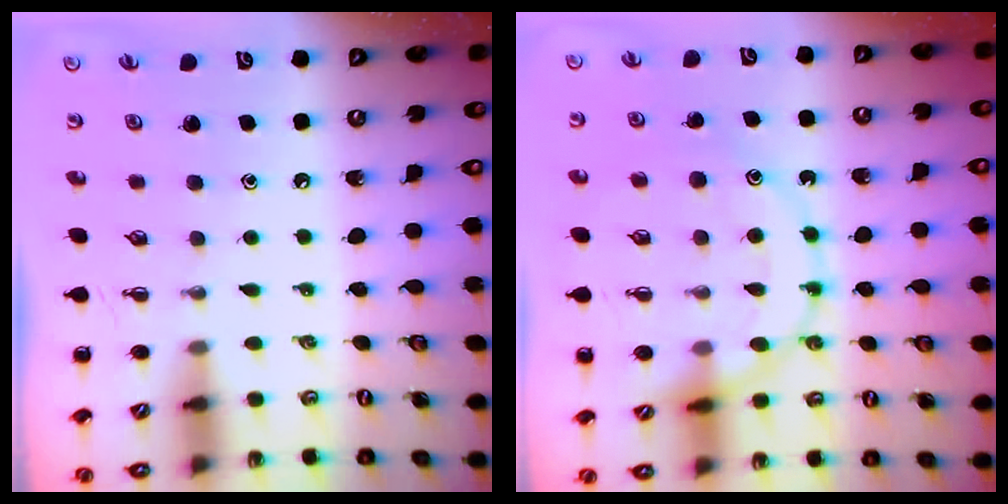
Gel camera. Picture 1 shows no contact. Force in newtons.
{"total": 17.0, "press": 16.8, "slide": 2.6}